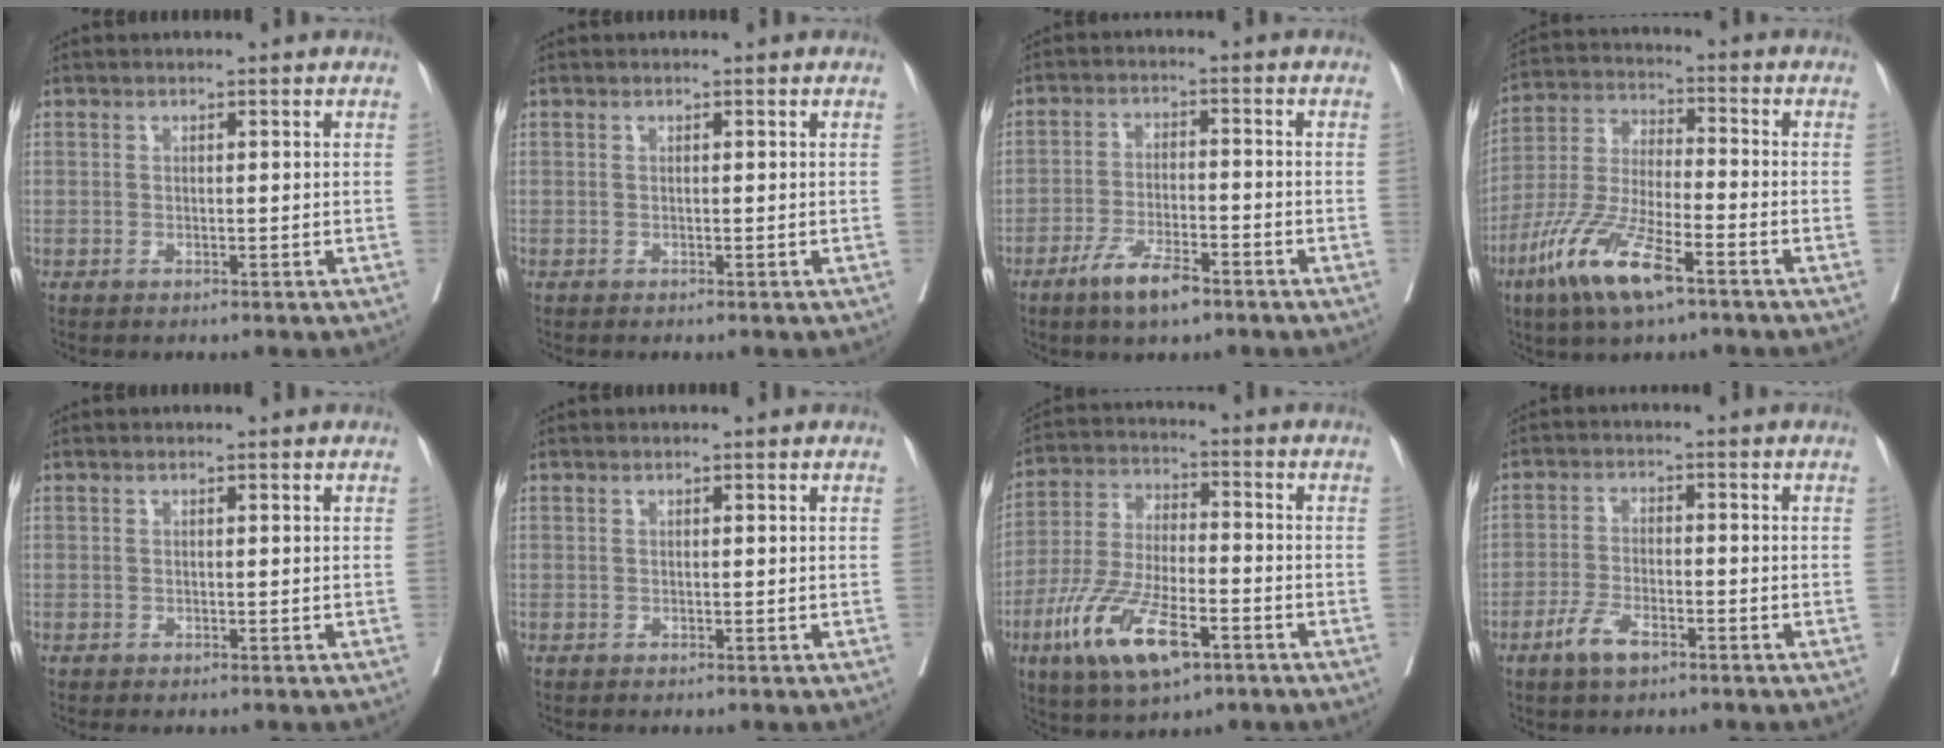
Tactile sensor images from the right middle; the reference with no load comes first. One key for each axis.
{"total": 0.0}
{"total": 6.7, "fx": -4.5, "fy": 1.5, "fz": 4.8, "tx": -0.096, "ty": -0.007, "tz": -0.079}
{"total": 13.4, "fx": -7.5, "fy": 2.7, "fz": 10.7, "tx": -0.223, "ty": -0.022, "tz": -0.142}
{"total": 0.0}
{"total": 0.0}
{"total": 13.9, "fx": -6.8, "fy": 4.4, "fz": 11.3, "tx": -0.231, "ty": -0.013, "tz": -0.120}
{"total": 5.0, "fx": -3.1, "fy": 1.7, "fz": 3.5, "tx": -0.071, "ty": -0.001, "tz": -0.056}